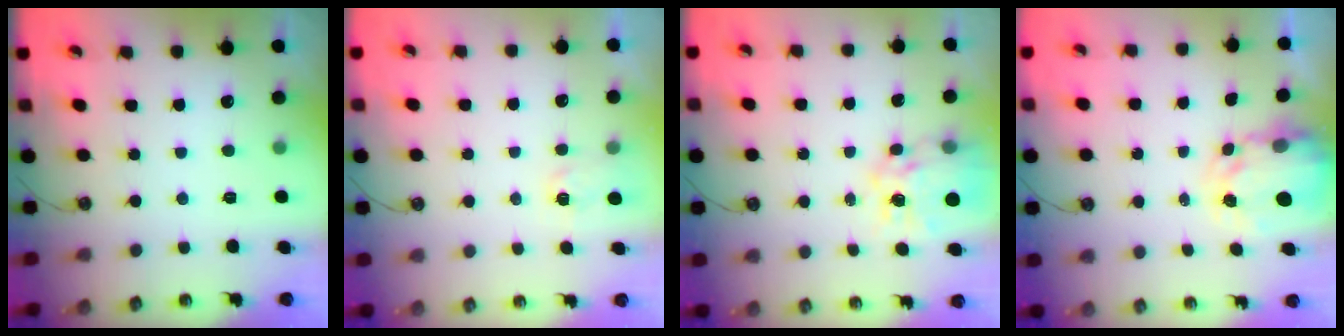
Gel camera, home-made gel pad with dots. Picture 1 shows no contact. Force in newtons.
{"total": 2.9, "press": 2.9, "slide": 0.4}
{"total": 13.5, "press": 13.4, "slide": 1.4}
{"total": 5.9, "press": 5.8, "slide": 0.6}